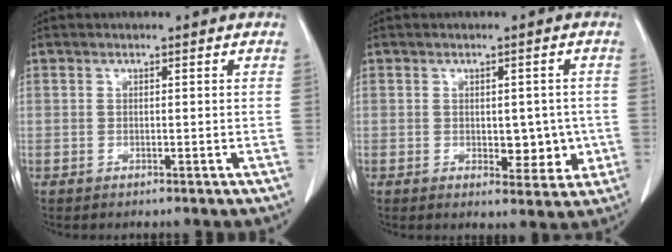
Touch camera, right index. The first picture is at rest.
{"total": 5.2, "force": [-0.5, 3.0, 4.3], "torque": [-0.045, 0.000, 0.003]}